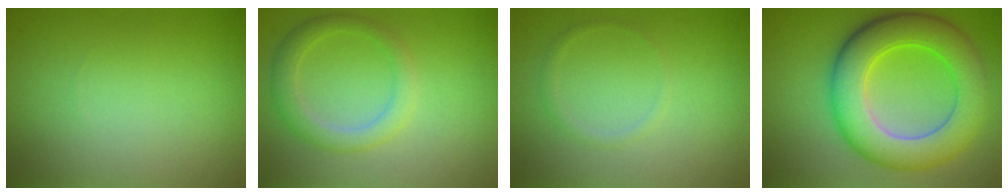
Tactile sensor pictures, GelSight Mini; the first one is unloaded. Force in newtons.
{"total": 2.8, "press": 2.8, "slide": 0.1}
{"total": 0.9, "press": 0.9, "slide": 0.1}
{"total": 9.3, "press": 9.3, "slide": 0.4}